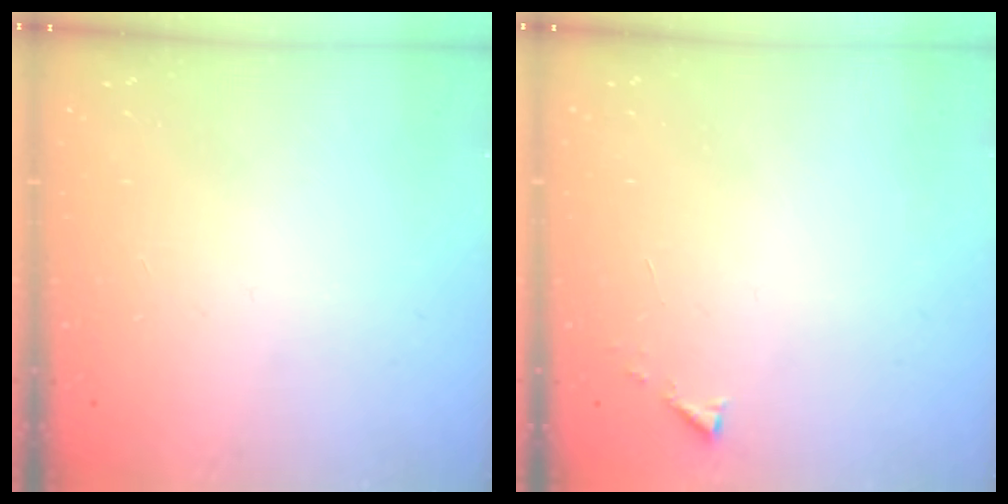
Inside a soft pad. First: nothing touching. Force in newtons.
{"total": 2.9, "press": 2.9, "slide": 0.4}